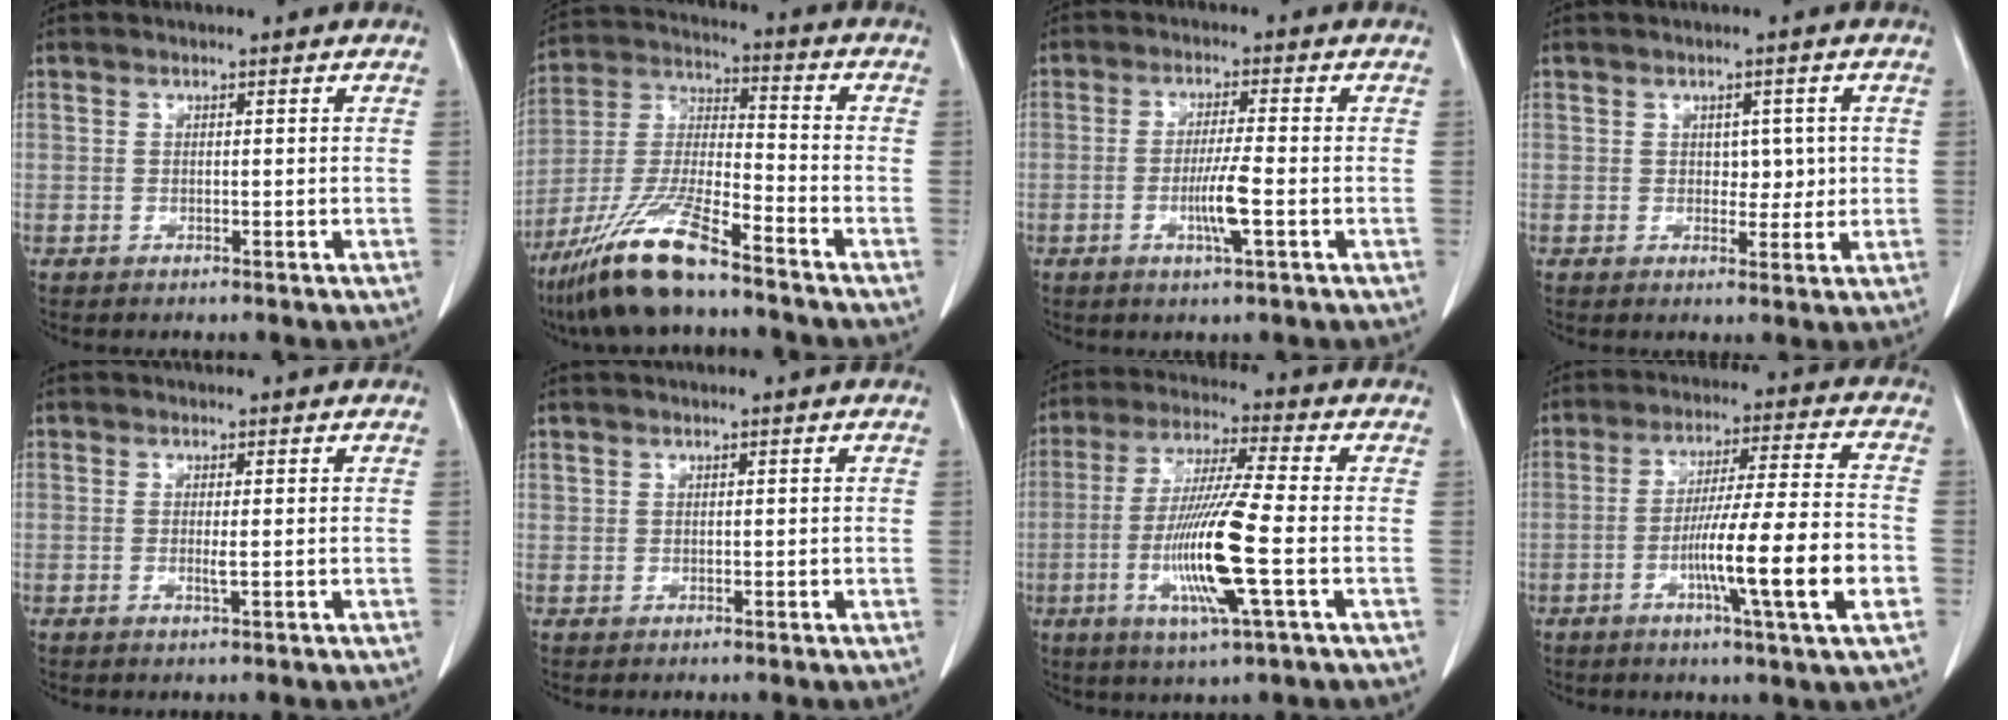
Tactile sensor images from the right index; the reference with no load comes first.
{"total": 14.2, "force": [-10.3, 1.5, 9.7], "torque": [-0.206, -0.023, -0.194]}
{"total": 5.3, "force": [-1.5, -0.2, 5.0], "torque": [-0.095, -0.009, -0.028]}
{"total": 3.2, "force": [0.5, 2.0, 2.4], "torque": [-0.025, 0.000, 0.010]}
{"total": 1.2, "force": [-0.1, 0.0, 1.2], "torque": [-0.026, -0.004, -0.002]}
{"total": 0.5, "force": [0.4, 0.4, 0.0], "torque": [0.006, 0.000, 0.005]}
{"total": 13.5, "force": [-3.2, -0.1, 13.1], "torque": [-0.266, -0.018, -0.066]}
{"total": 14.2, "force": [-4.4, -0.4, 13.5], "torque": [-0.230, -0.006, -0.074]}